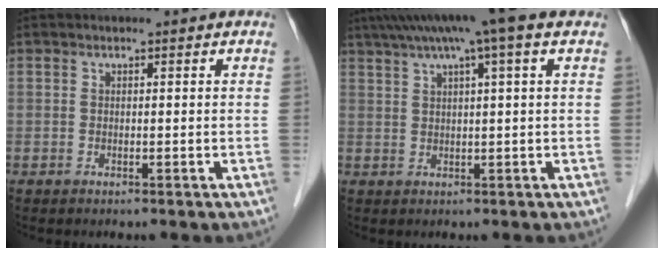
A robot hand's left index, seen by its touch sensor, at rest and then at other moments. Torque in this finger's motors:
{"motor_torque": [1.06, -1.08, 0.51, 0.09]}